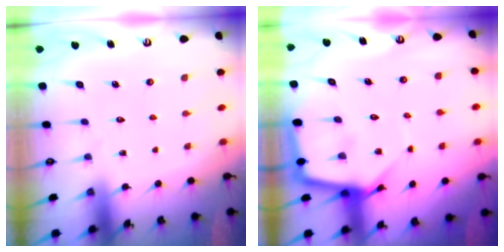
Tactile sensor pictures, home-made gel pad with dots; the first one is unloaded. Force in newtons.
{"total": 8.0, "press": 8.0, "slide": 0.6}